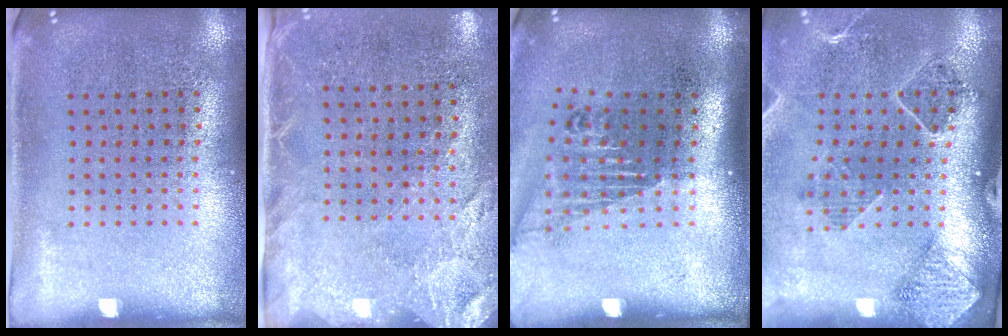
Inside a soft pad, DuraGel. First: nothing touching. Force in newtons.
{"total": 2.5, "press": 2.1, "slide": 1.3}
{"total": 1.7, "press": 1.3, "slide": 1.1}
{"total": 1.5, "press": 1.5, "slide": 0.1}